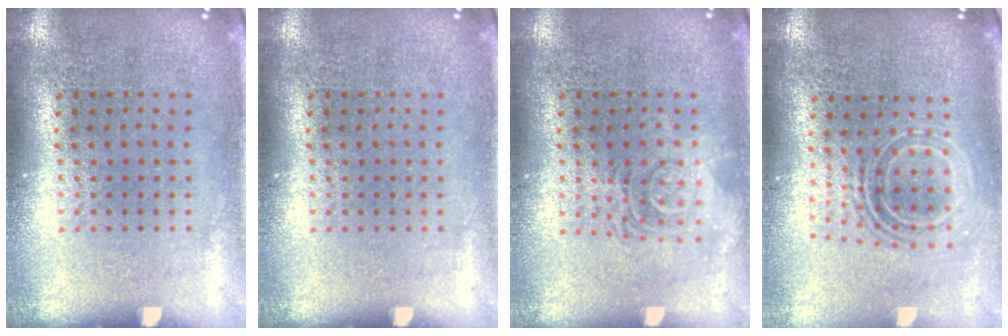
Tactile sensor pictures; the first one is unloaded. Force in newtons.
{"total": 0.0}
{"total": 2.8, "press": 2.8, "slide": 0.5}
{"total": 1.8, "press": 1.4, "slide": 1.2}